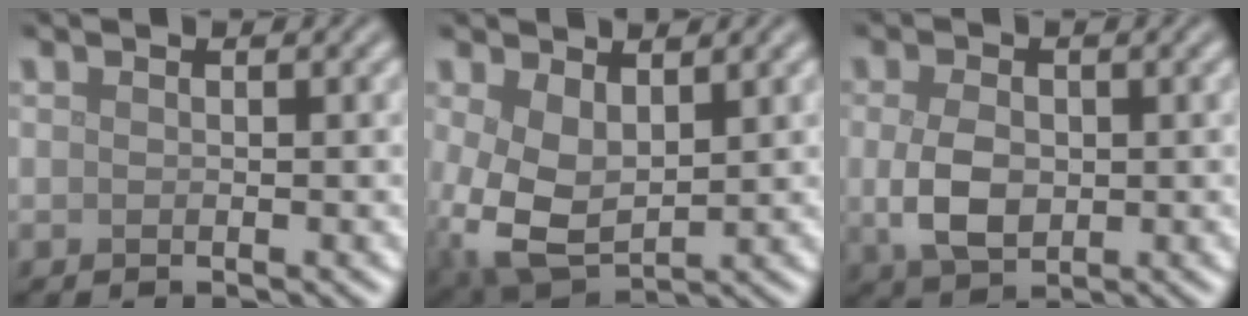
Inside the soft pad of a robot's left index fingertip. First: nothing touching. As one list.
[{"total": 5.8, "force": [0.3, 3.5, 4.6], "torque": [-0.118, -0.010, 0.013]}, {"total": 4.1, "force": [-0.2, 2.7, 3.0], "torque": [-0.065, -0.003, -0.002]}]